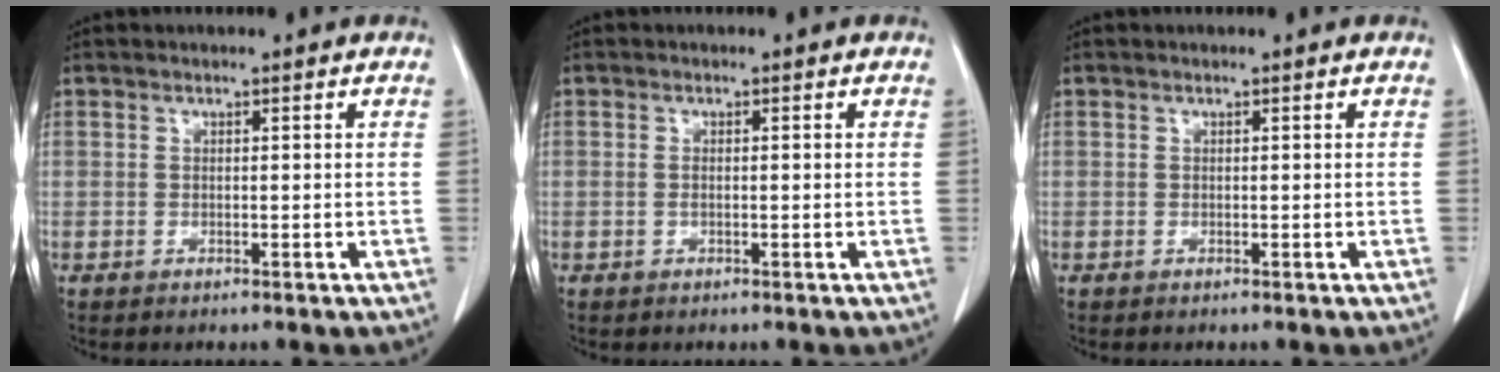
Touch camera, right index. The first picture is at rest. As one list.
[{"total": 1.0, "force": [-0.1, 0.2, 1.0], "torque": [-0.023, 0.002, 0.002]}, {"total": 0.0}]